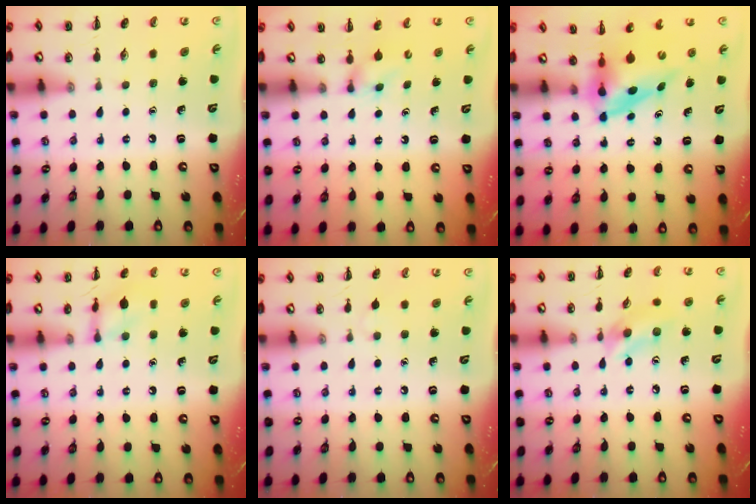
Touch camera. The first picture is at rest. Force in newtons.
{"total": 2.5, "press": 2.3, "slide": 1.0}
{"total": 4.0, "press": 3.9, "slide": 0.8}
{"total": 8.9, "press": 8.9, "slide": 0.7}
{"total": 2.3, "press": 2.1, "slide": 0.9}
{"total": 6.2, "press": 6.2, "slide": 0.7}